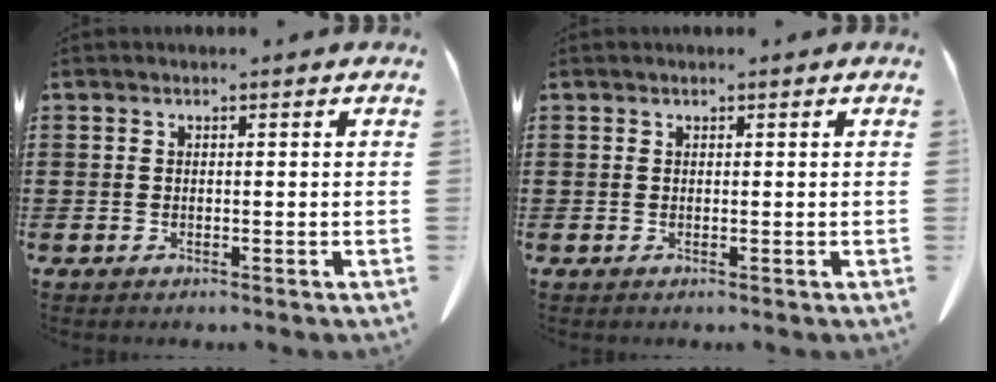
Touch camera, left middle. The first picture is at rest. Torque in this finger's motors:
{"motor_torque": [-0.56, 0.65, -0.03, -0.01]}